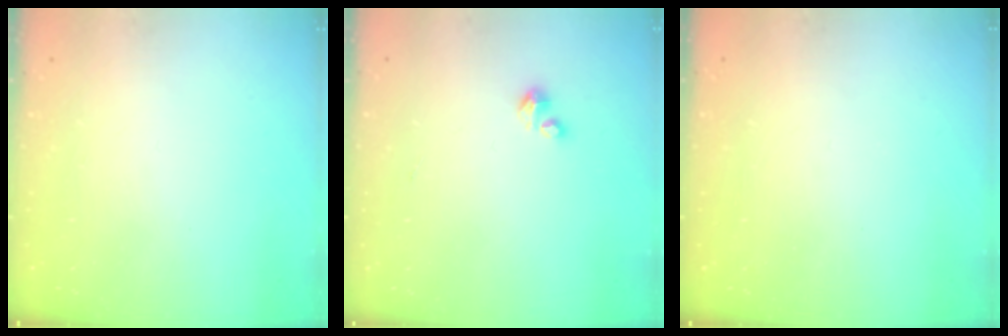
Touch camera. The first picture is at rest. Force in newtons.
{"total": 2.1, "press": 2.0, "slide": 0.5}
{"total": 0.7, "press": 0.6, "slide": 0.4}